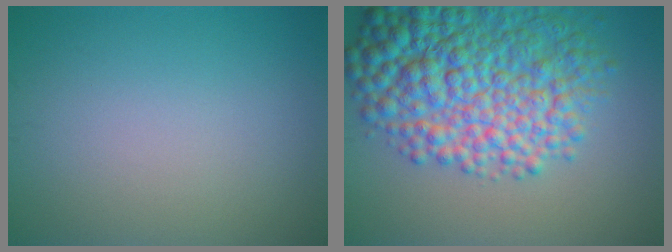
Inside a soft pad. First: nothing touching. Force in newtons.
{"total": 10.7, "press": 10.7, "slide": 0.3}